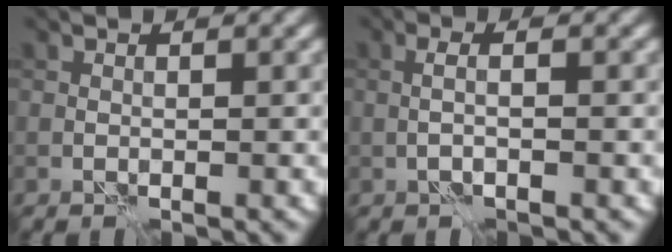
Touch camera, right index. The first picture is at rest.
{"total": 1.6, "force": [-0.2, 0.2, 1.6], "torque": [-0.036, 0.004, -0.007]}